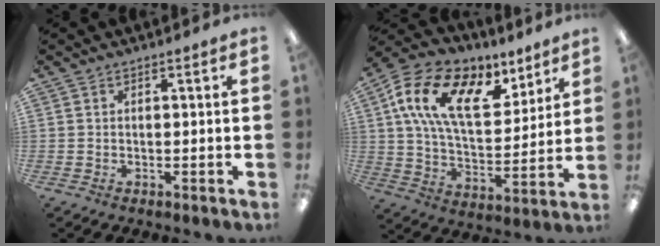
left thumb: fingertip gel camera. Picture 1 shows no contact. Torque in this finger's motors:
{"motor_torque": [1.89, 1.79, 1.35, -1.42, 0.26]}